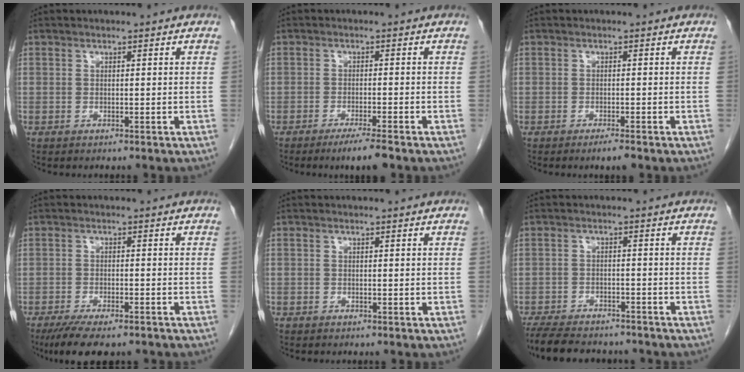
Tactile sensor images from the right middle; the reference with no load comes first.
{"total": 4.2, "force": [-3.0, -0.1, 2.9], "torque": [-0.047, -0.011, -0.051]}
{"total": 1.8, "force": [-1.3, 0.1, 1.2], "torque": [-0.022, -0.003, -0.021]}
{"total": 9.9, "force": [-7.8, 2.6, 5.4], "torque": [-0.080, -0.012, -0.118]}
{"total": 0.7, "force": [-0.5, 0.4, 0.1], "torque": [-0.004, 0.003, -0.008]}
{"total": 13.1, "force": [-11.3, 4.1, 5.3], "torque": [-0.111, -0.007, -0.162]}